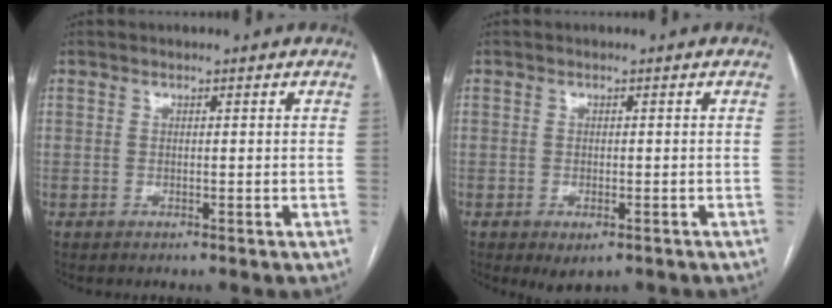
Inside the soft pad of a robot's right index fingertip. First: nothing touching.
{"total": 3.0, "force": [-1.7, 1.5, 2.0], "torque": [-0.028, -0.005, -0.013]}